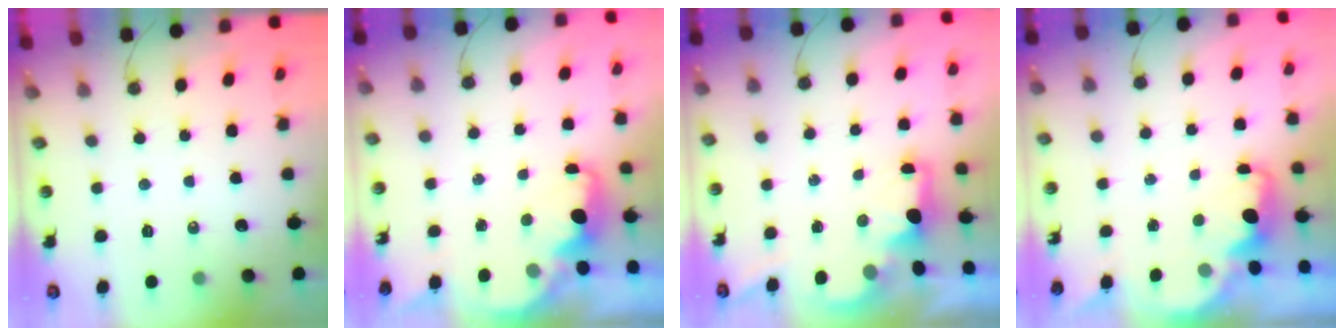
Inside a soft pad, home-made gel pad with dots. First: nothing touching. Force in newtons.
{"total": 2.5, "press": 2.4, "slide": 0.8}
{"total": 1.9, "press": 1.7, "slide": 0.7}
{"total": 1.7, "press": 1.5, "slide": 0.7}